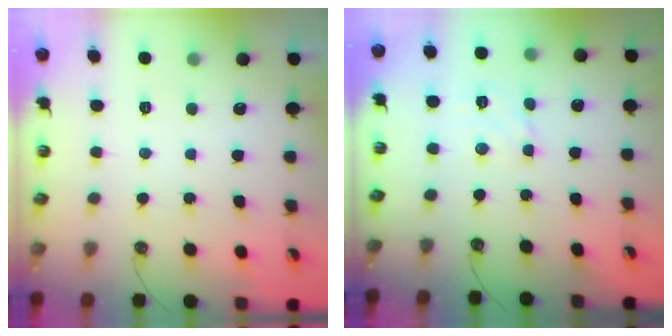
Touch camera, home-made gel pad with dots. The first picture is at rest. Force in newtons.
{"total": 2.5, "press": 2.5, "slide": 0.3}